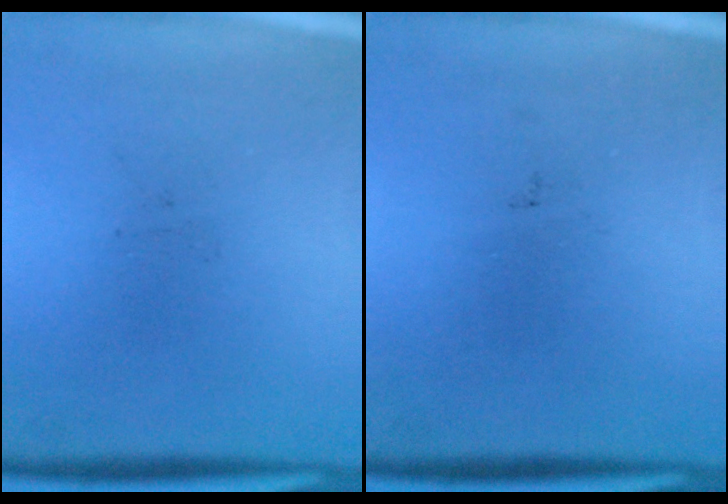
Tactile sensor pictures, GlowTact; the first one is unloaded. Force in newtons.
{"total": 0.0}